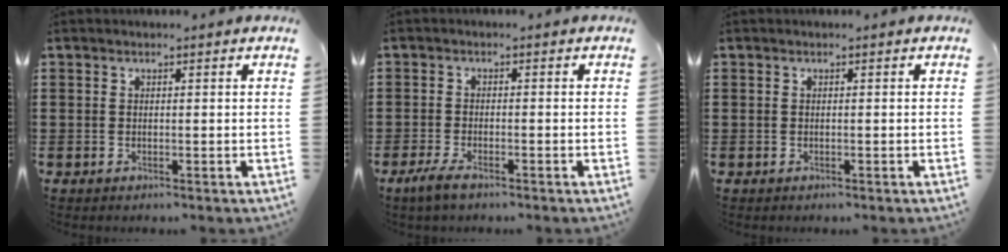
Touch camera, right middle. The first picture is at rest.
{"total": 2.5, "force": [-1.8, 0.5, 1.7], "torque": [-0.042, -0.001, -0.038]}
{"total": 0.0}